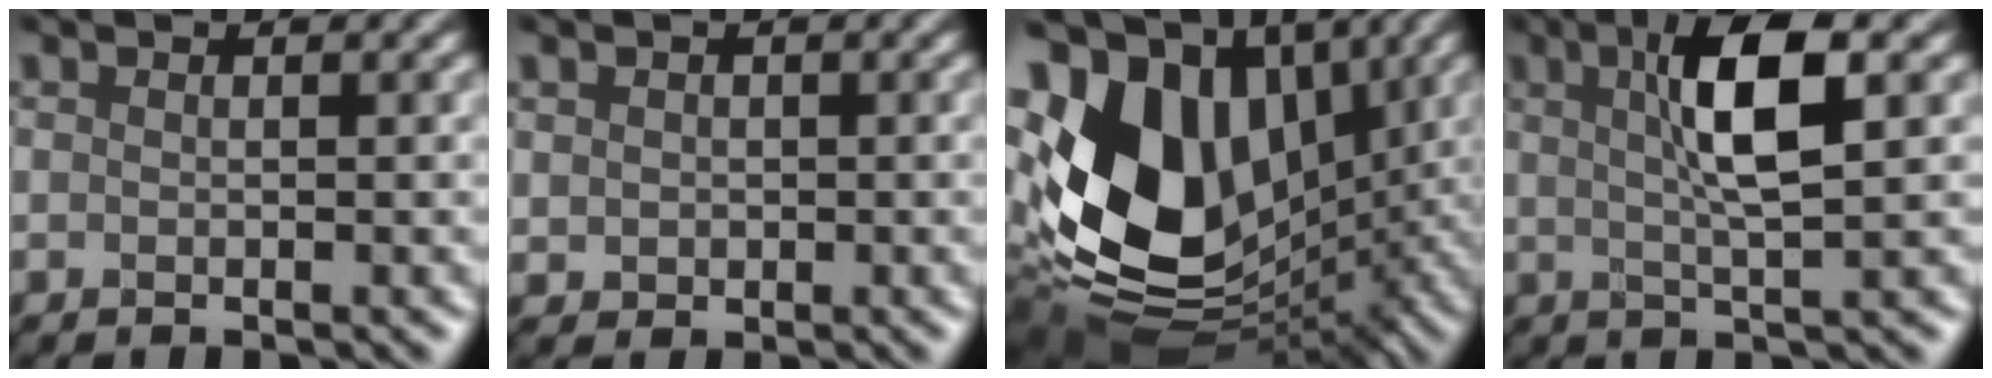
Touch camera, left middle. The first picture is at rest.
{"total": 1.1, "force": [0.6, 0.7, -0.6], "torque": [0.008, -0.002, 0.017]}
{"total": 15.6, "force": [1.8, 10.8, 11.1], "torque": [-0.245, 0.002, 0.035]}
{"total": 5.2, "force": [2.0, 0.6, 4.7], "torque": [-0.083, 0.013, 0.035]}